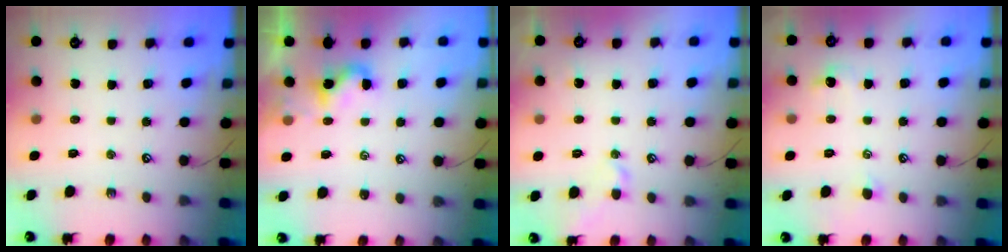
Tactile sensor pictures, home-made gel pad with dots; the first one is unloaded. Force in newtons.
{"total": 0.6, "press": 0.6, "slide": 0.3}
{"total": 0.8, "press": 0.6, "slide": 0.5}
{"total": 0.9, "press": 0.7, "slide": 0.6}